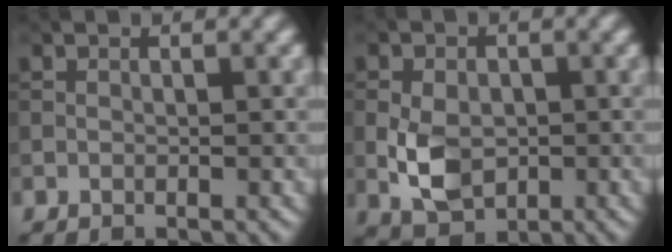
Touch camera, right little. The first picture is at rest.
{"total": 5.1, "force": [-1.1, 3.5, 3.5], "torque": [-0.072, -0.006, -0.022]}